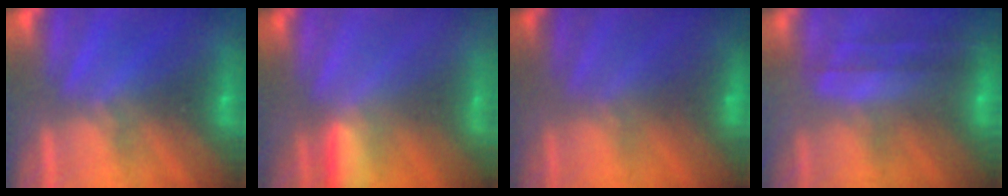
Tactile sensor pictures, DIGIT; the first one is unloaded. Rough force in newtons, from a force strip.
{"total": 2.8}
{"total": 2.4}
{"total": 6.0}